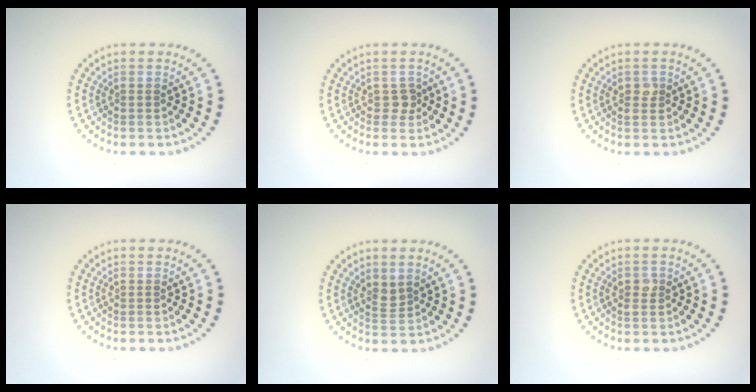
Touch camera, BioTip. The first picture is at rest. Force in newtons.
{"total": 1.2, "press": 1.0, "slide": 0.6}
{"total": 1.2, "press": 1.2, "slide": 0.1}
{"total": 0.0}
{"total": 1.5, "press": 1.2, "slide": 0.9}
{"total": 1.2, "press": 1.2, "slide": 0.1}